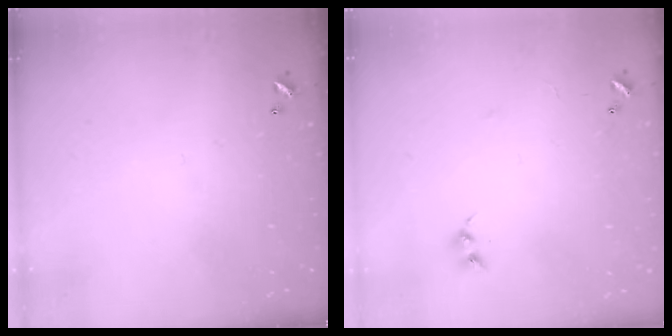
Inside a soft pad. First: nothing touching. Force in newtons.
{"total": 6.3, "press": 6.2, "slide": 0.7}